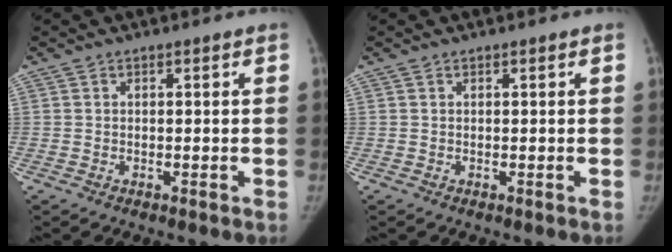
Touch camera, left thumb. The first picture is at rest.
{"total": 0.0}